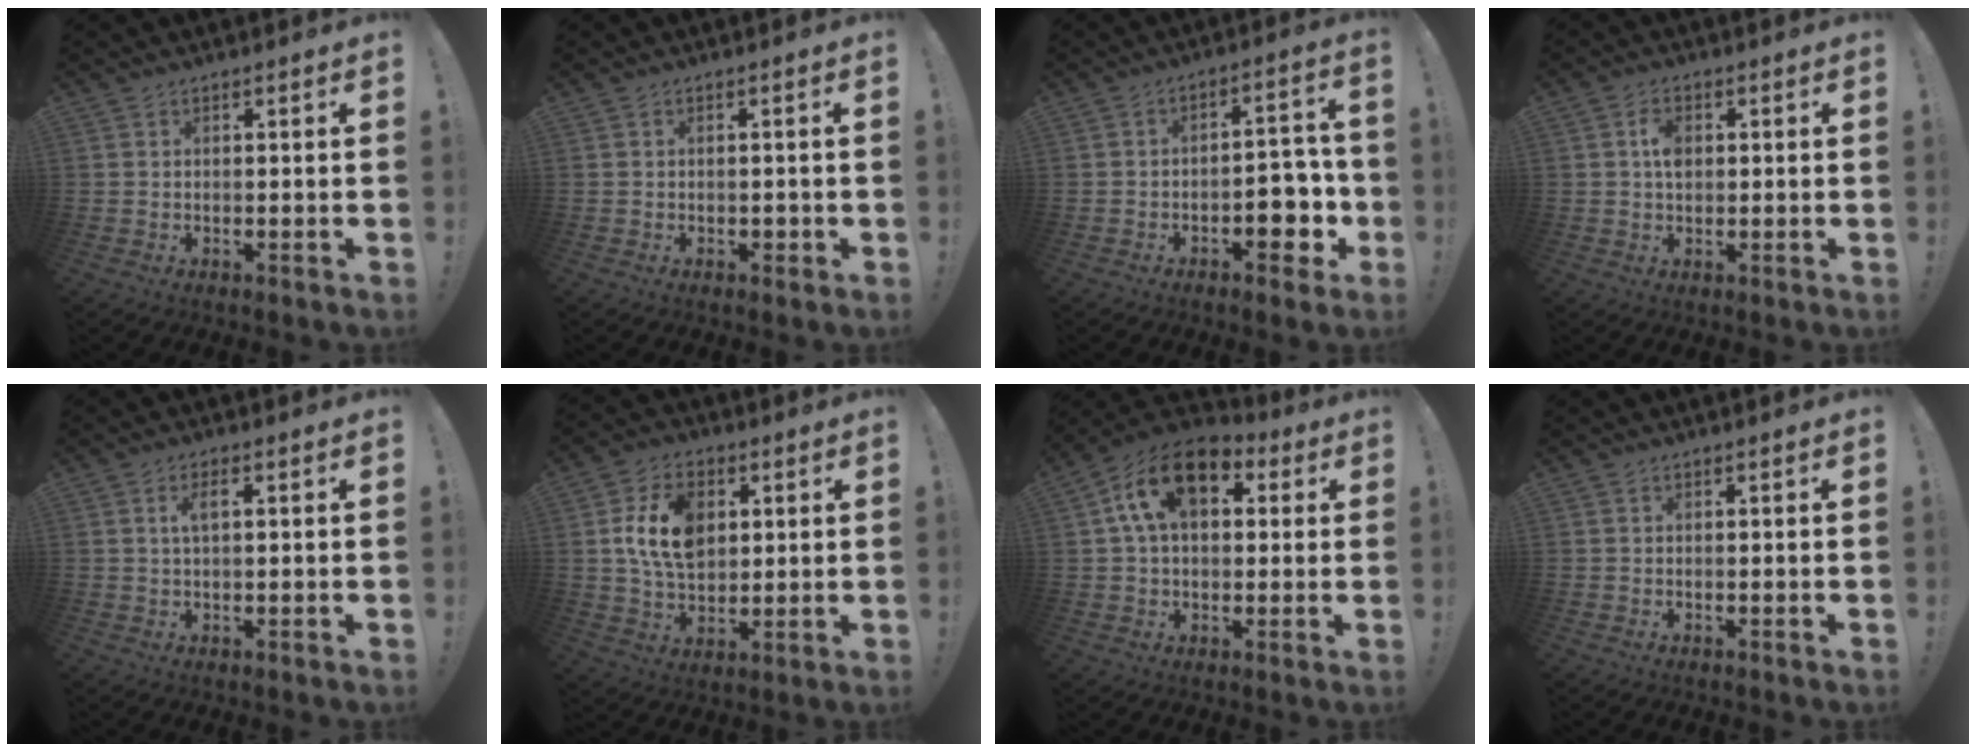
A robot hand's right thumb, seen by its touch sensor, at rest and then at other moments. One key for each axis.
{"total": 1.4, "fx": -0.5, "fy": 1.0, "fz": 0.7, "tx": -0.012, "ty": 0.003, "tz": -0.008}
{"total": 10.7, "fx": -4.0, "fy": 5.9, "fz": 7.9, "tx": -0.078, "ty": 0.018, "tz": -0.065}
{"total": 4.8, "fx": 0.7, "fy": 3.2, "fz": 3.4, "tx": -0.048, "ty": 0.001, "tz": 0.011}
{"total": 3.2, "fx": 0.7, "fy": 1.1, "fz": 2.9, "tx": -0.050, "ty": 0.001, "tz": 0.009}
{"total": 15.1, "fx": 3.6, "fy": 10.5, "fz": 10.2, "tx": -0.181, "ty": 0.001, "tz": 0.069}
{"total": 15.6, "fx": 5.8, "fy": 9.6, "fz": 10.8, "tx": -0.189, "ty": -0.006, "tz": 0.104}
{"total": 0.0}